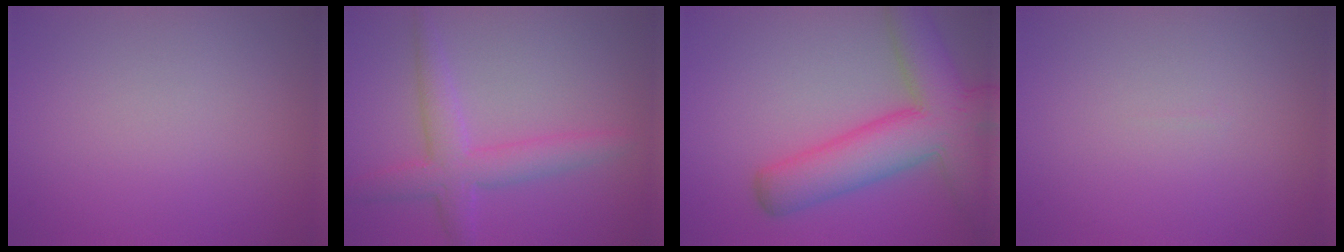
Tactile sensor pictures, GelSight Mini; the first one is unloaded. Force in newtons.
{"total": 4.2, "press": 4.2, "slide": 0.2}
{"total": 9.3, "press": 9.3, "slide": 0.7}
{"total": 0.0}